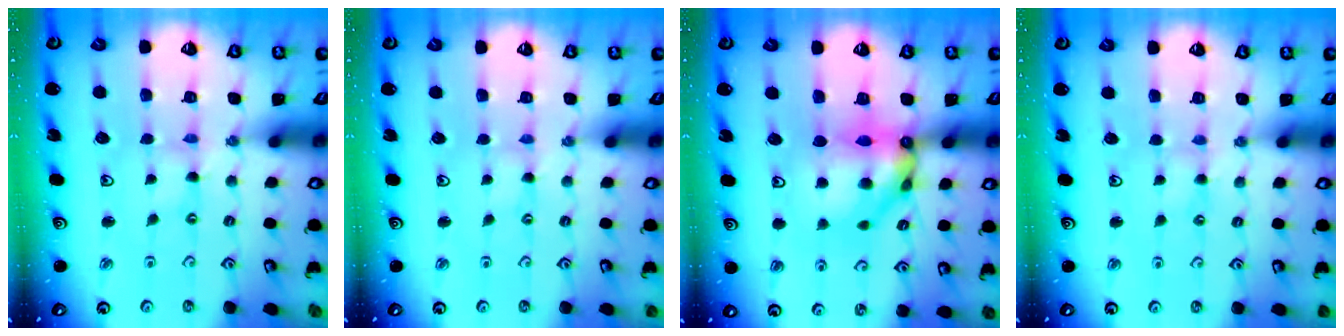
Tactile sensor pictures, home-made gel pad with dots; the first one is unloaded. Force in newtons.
{"total": 0.0}
{"total": 12.3, "press": 12.2, "slide": 1.8}
{"total": 1.2, "press": 1.2, "slide": 0.3}